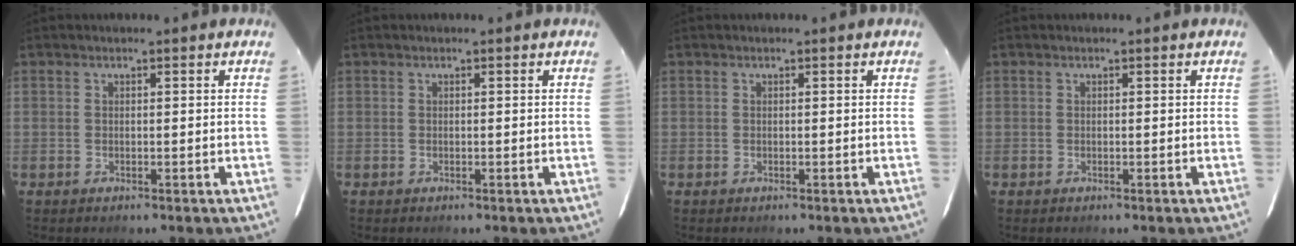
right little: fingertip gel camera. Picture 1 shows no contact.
{"total": 0.0}
{"total": 0.0}
{"total": 0.0}